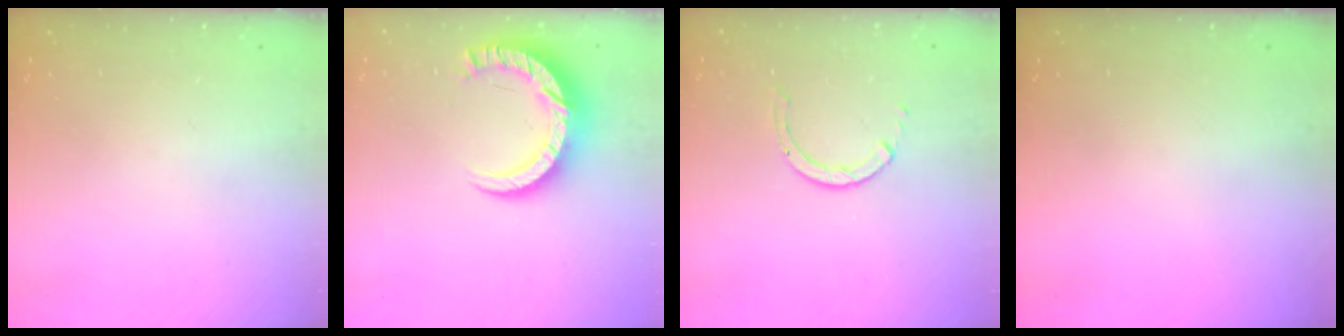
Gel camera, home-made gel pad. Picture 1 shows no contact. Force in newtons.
{"total": 11.9, "press": 11.8, "slide": 0.9}
{"total": 1.7, "press": 1.7, "slide": 0.1}
{"total": 0.0}